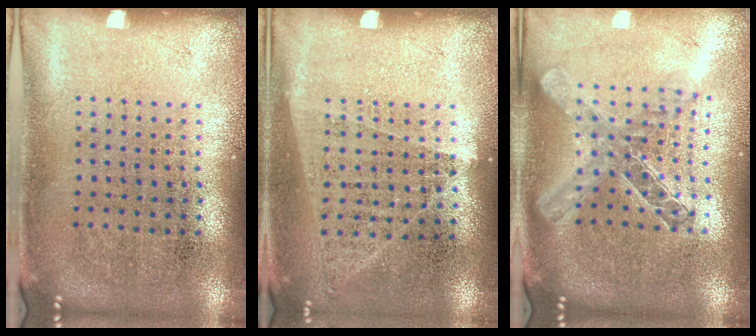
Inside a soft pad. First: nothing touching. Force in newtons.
{"total": 1.0, "press": 0.9, "slide": 0.5}
{"total": 2.0, "press": 1.7, "slide": 1.1}